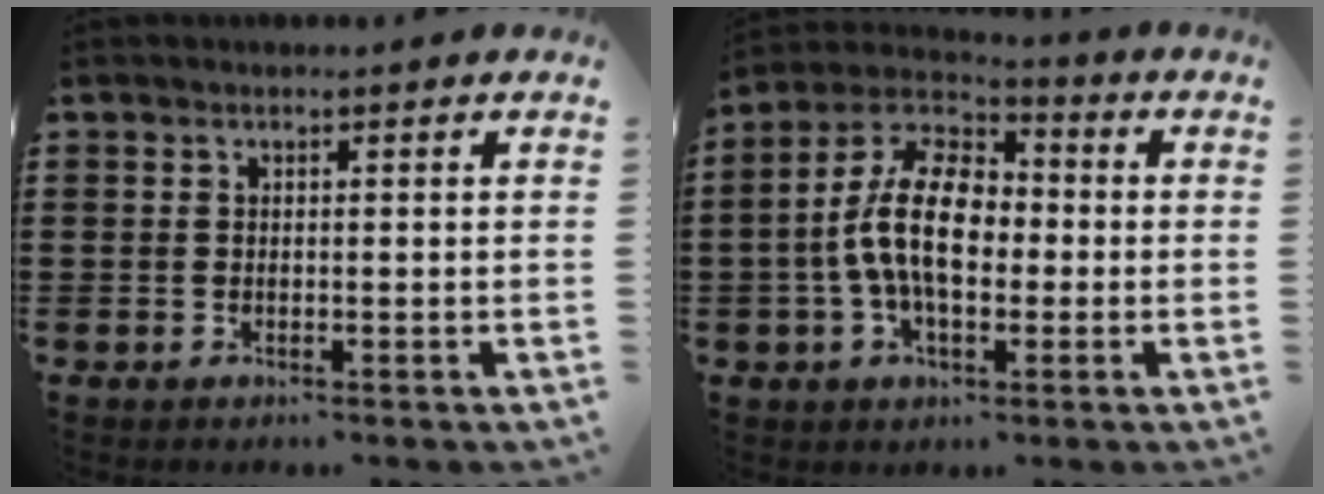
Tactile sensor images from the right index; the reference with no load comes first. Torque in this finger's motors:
{"motor_torque": [2.14, 0.00, 1.05, 0.21]}